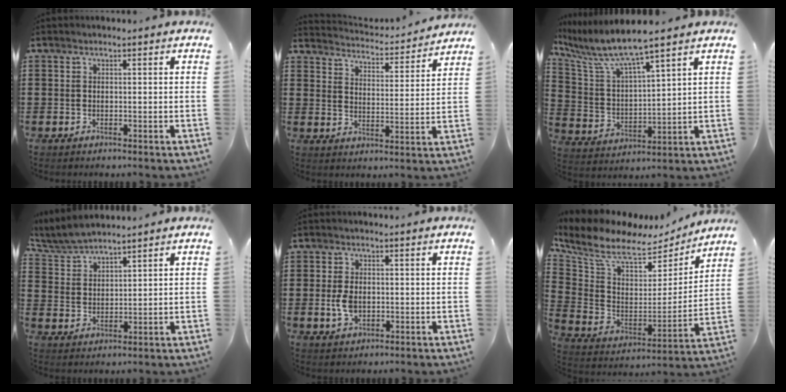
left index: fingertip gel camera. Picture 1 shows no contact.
{"total": 3.5, "force": [3.5, -0.2, 0.0], "torque": [-0.023, -0.034, 0.054]}
{"total": 6.8, "force": [5.7, 0.2, 3.8], "torque": [-0.101, -0.036, 0.091]}
{"total": 4.5, "force": [4.3, 0.5, 1.0], "torque": [-0.037, -0.012, 0.079]}
{"total": 4.0, "force": [-0.2, 2.4, 3.1], "torque": [-0.082, -0.002, -0.010]}
{"total": 9.2, "force": [7.1, 3.3, 4.7], "torque": [-0.126, -0.044, 0.123]}